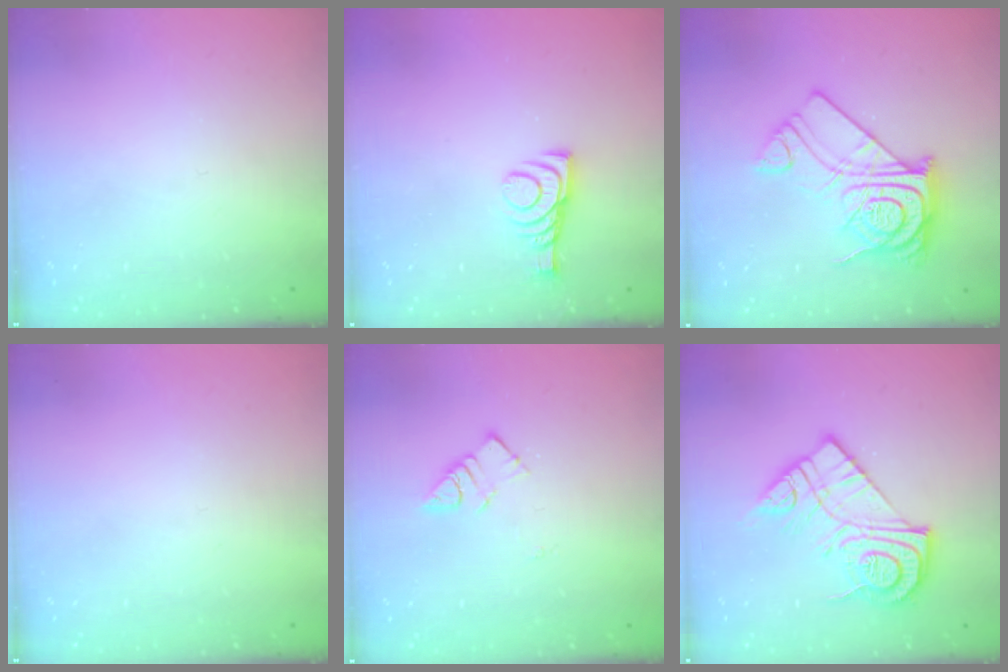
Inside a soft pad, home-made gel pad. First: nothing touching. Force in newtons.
{"total": 9.2, "press": 9.2, "slide": 0.2}
{"total": 15.9, "press": 15.9, "slide": 1.4}
{"total": 0.0}
{"total": 5.0, "press": 5.0, "slide": 0.2}
{"total": 16.1, "press": 16.1, "slide": 1.5}